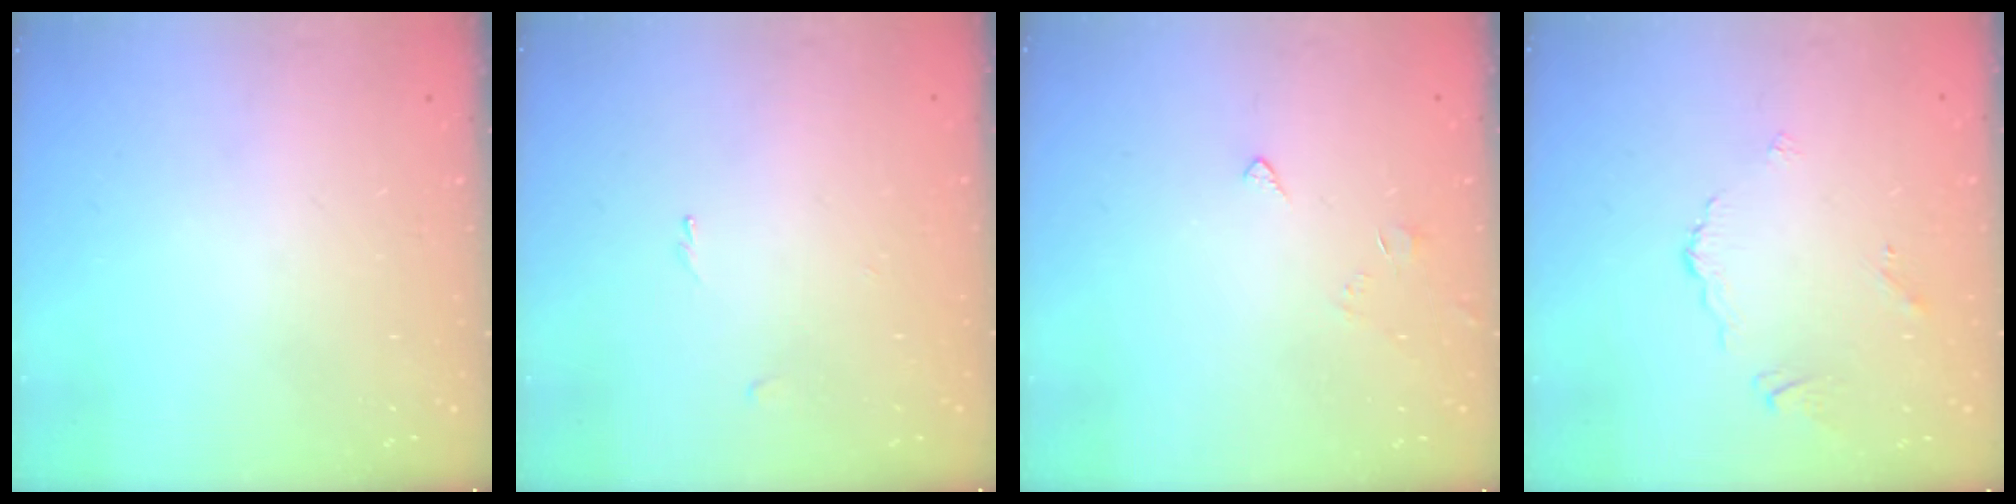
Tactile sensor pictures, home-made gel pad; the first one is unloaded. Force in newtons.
{"total": 0.0}
{"total": 2.5, "press": 2.4, "slide": 0.6}
{"total": 3.5, "press": 3.4, "slide": 0.6}